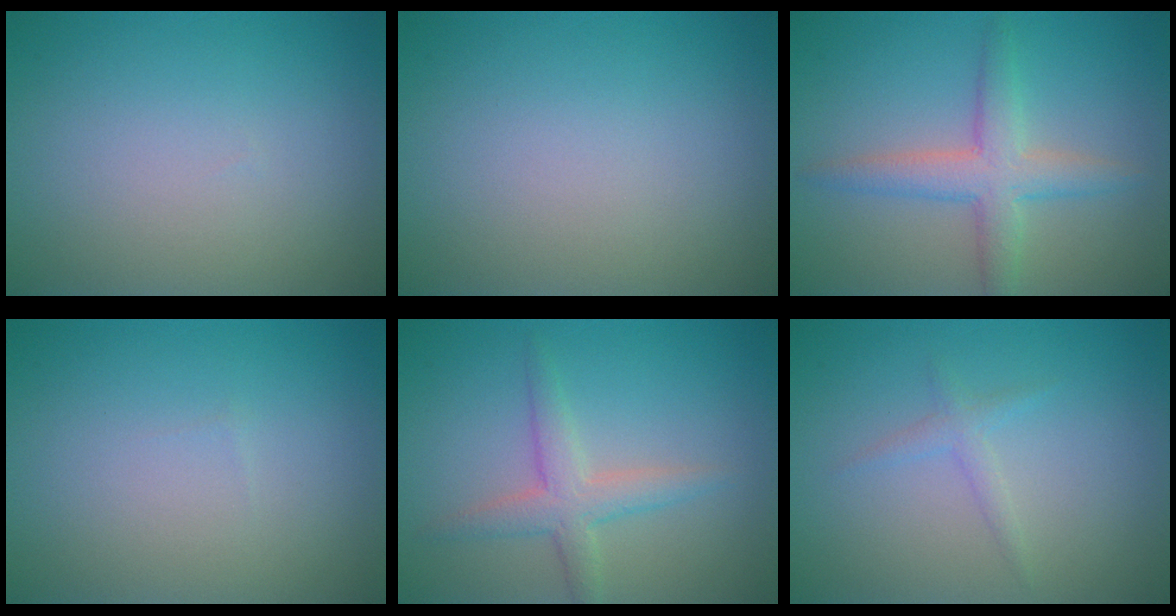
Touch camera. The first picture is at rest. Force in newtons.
{"total": 0.0}
{"total": 4.0, "press": 4.0, "slide": 0.1}
{"total": 0.0}
{"total": 2.9, "press": 2.9, "slide": 0.1}
{"total": 1.2, "press": 1.2, "slide": 0.0}